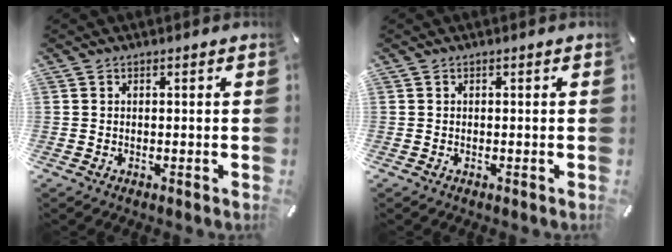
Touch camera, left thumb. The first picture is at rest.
{"total": 0.0}